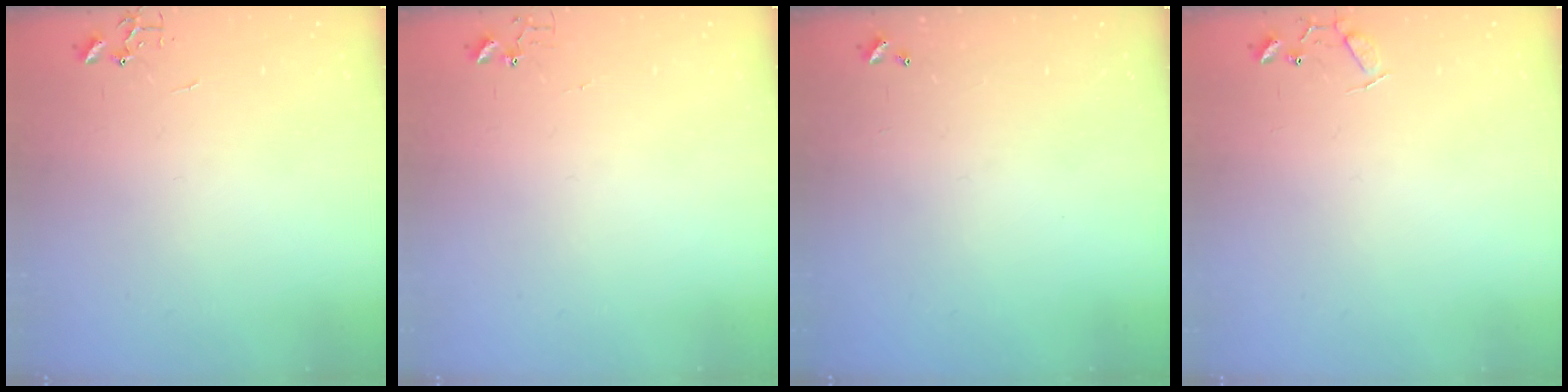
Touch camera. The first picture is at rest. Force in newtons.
{"total": 3.9, "press": 3.9, "slide": 0.3}
{"total": 0.0}
{"total": 7.7, "press": 7.6, "slide": 0.5}